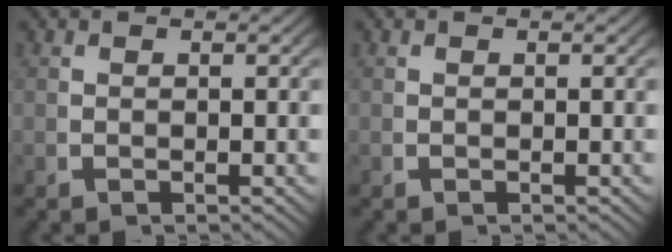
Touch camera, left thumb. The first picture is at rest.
{"total": 0.0}